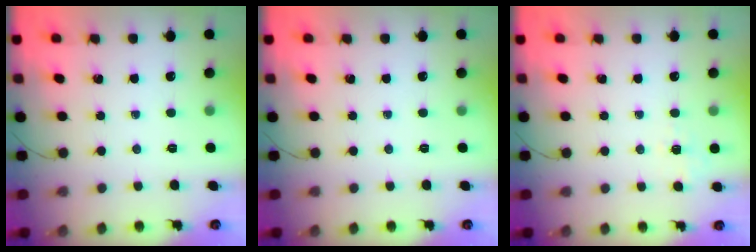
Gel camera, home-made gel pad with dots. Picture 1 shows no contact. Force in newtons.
{"total": 0.0}
{"total": 1.9, "press": 0.8, "slide": 1.7}